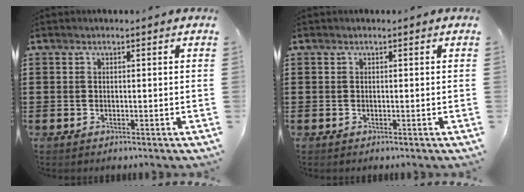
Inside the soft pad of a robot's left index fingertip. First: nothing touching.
{"total": 0.0}